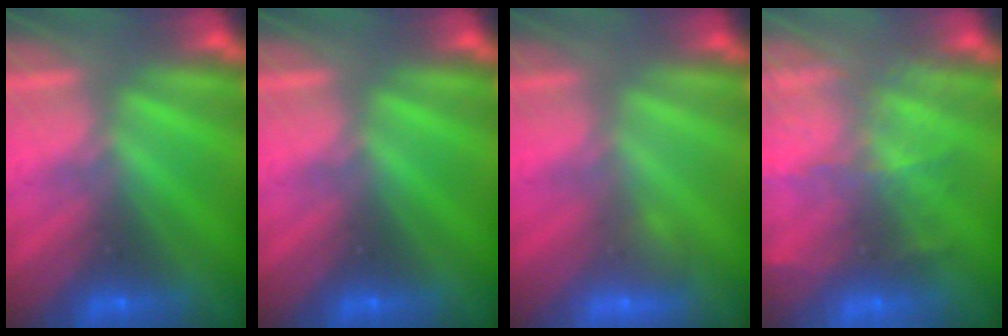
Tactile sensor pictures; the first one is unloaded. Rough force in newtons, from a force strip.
{"total": 0.0}
{"total": 2.8}
{"total": 11.8}